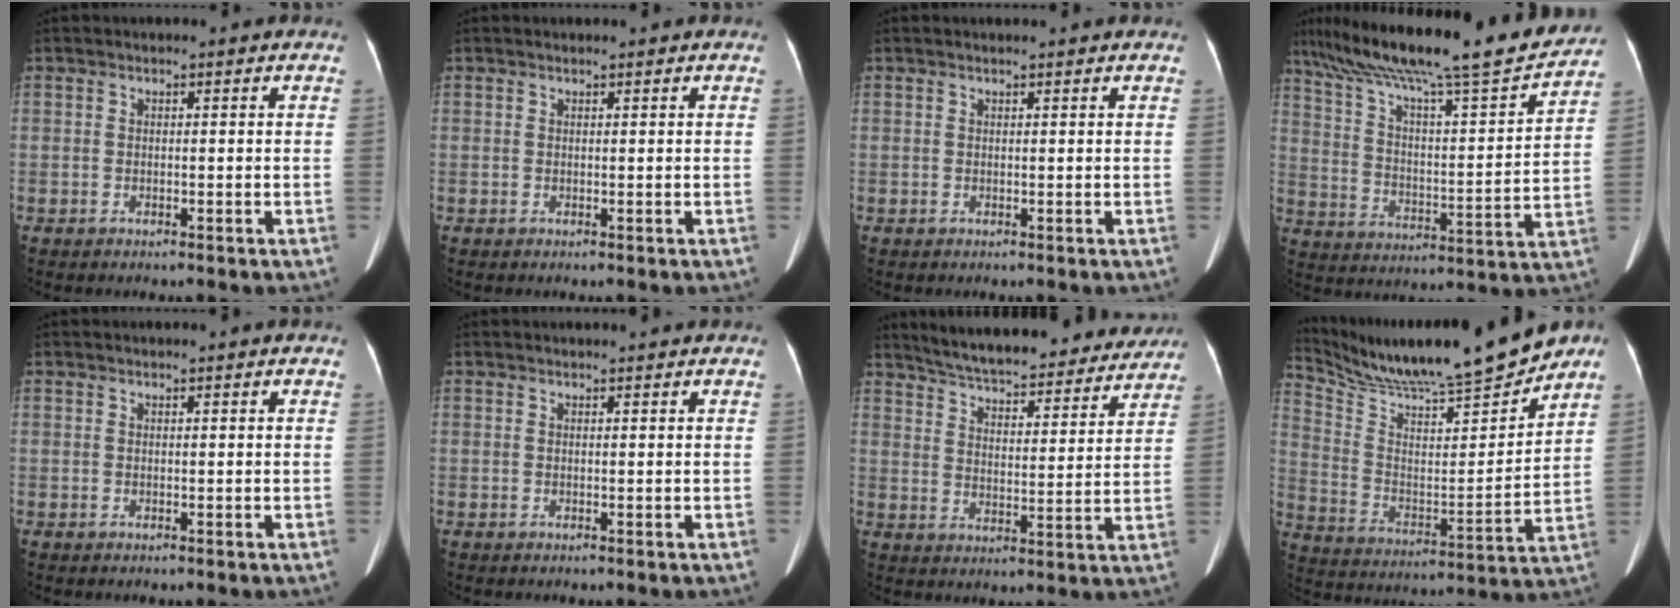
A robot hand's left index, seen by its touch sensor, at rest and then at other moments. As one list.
[{"total": 0.6, "force": [0.6, 0.0, 0.2], "torque": [-0.010, 0.007, 0.013]}, {"total": 1.9, "force": [1.7, 0.0, 0.7], "torque": [-0.011, 0.014, 0.025]}, {"total": 24.8, "force": [20.7, 1.9, 13.5], "torque": [-0.234, 0.003, 0.313]}, {"total": 1.3, "force": [1.2, -0.2, 0.5], "torque": [-0.015, 0.018, 0.024]}, {"total": 3.1, "force": [2.9, -0.1, 0.9], "torque": [-0.011, 0.018, 0.036]}, {"total": 24.1, "force": [21.9, 4.9, 8.7], "torque": [-0.136, -0.011, 0.291]}, {"total": 22.0, "force": [20.0, 1.7, 9.1], "torque": [-0.171, -0.017, 0.321]}]